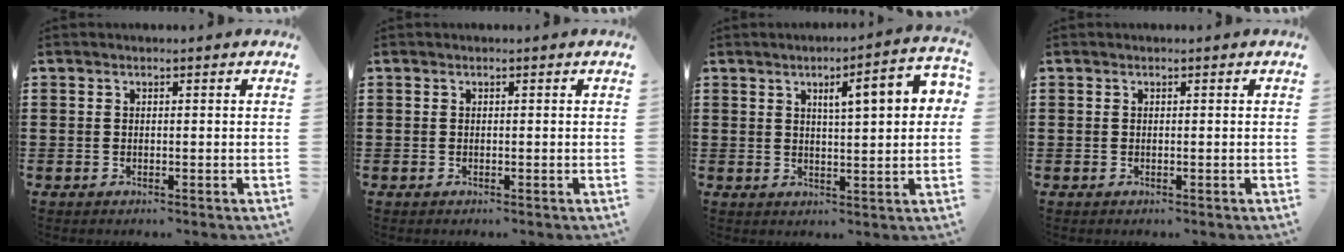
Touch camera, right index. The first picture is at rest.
{"total": 0.0}
{"total": 7.0, "force": [2.3, 1.4, 6.5], "torque": [-0.103, -0.003, 0.030]}
{"total": 0.0}